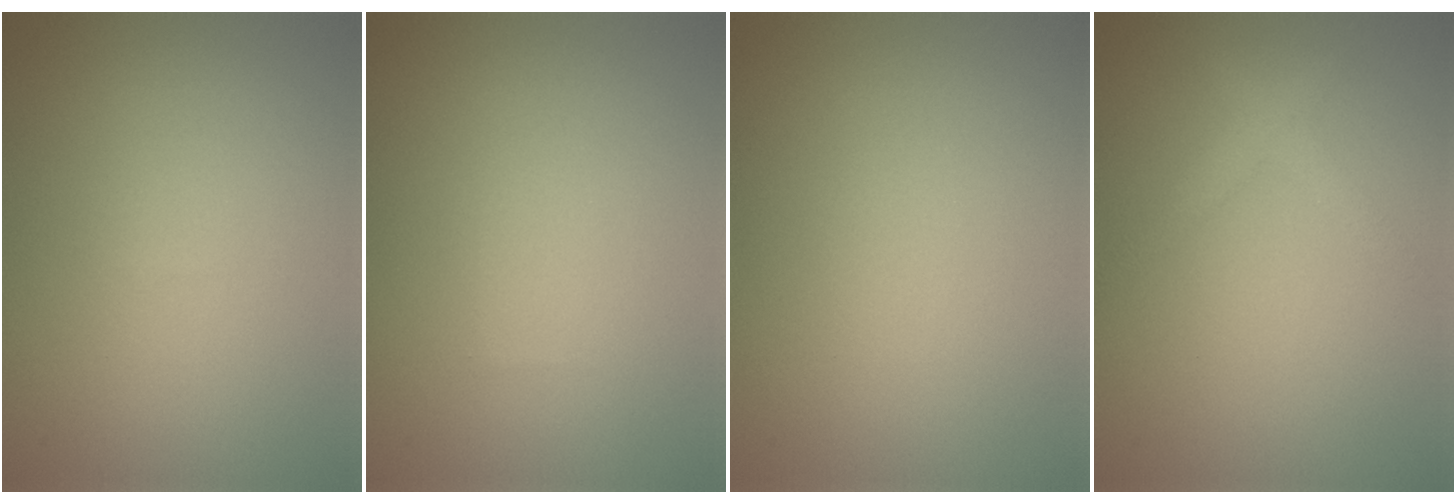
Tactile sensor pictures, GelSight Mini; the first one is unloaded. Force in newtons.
{"total": 0.0}
{"total": 0.0}
{"total": 2.1, "press": 2.1, "slide": 0.1}